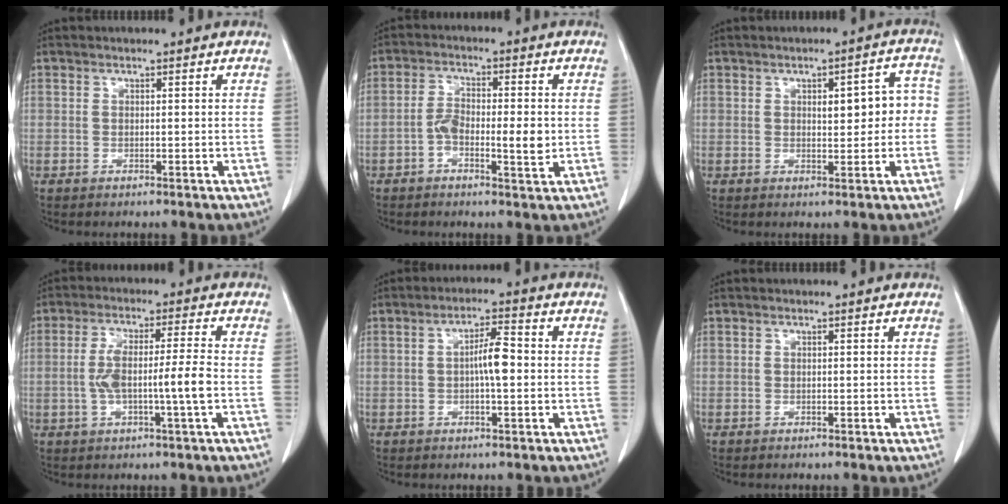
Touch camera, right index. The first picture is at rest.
{"total": 6.2, "force": [-1.3, 2.1, 5.7], "torque": [-0.102, 0.007, -0.023]}
{"total": 5.7, "force": [0.4, 2.5, 5.1], "torque": [-0.058, 0.027, 0.006]}
{"total": 8.0, "force": [-1.4, 0.1, 7.9], "torque": [-0.156, 0.011, -0.025]}
{"total": 4.7, "force": [-0.2, 0.8, 4.7], "torque": [-0.085, 0.009, -0.005]}
{"total": 0.0}